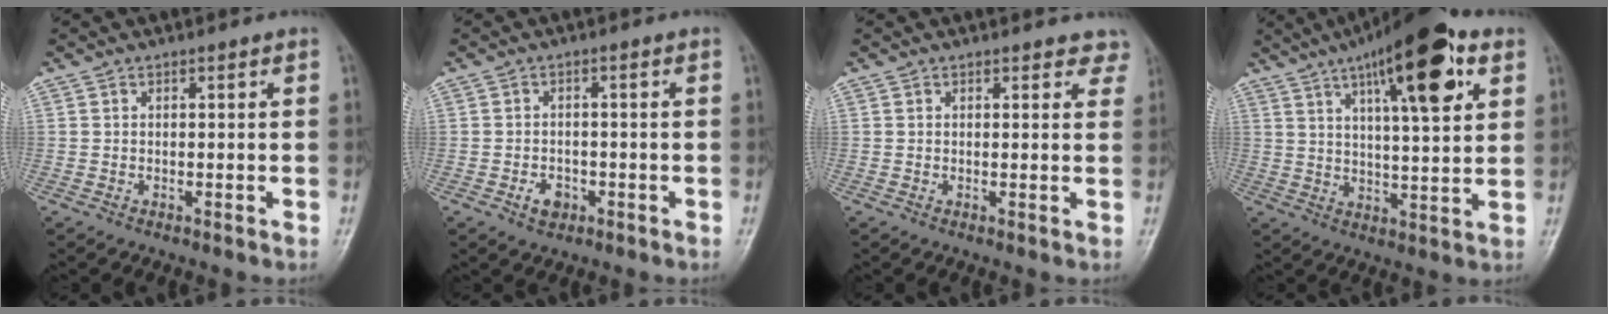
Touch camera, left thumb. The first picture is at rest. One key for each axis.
{"total": 3.2, "fx": -1.5, "fy": 2.4, "fz": 1.7, "tx": -0.018, "ty": 0.008, "tz": -0.021}
{"total": 3.3, "fx": 2.8, "fy": 1.6, "fz": 0.7, "tx": 0.027, "ty": -0.011, "tz": 0.015}
{"total": 18.4, "fx": 8.8, "fy": 5.3, "fz": 15.3, "tx": -0.210, "ty": -0.017, "tz": 0.132}